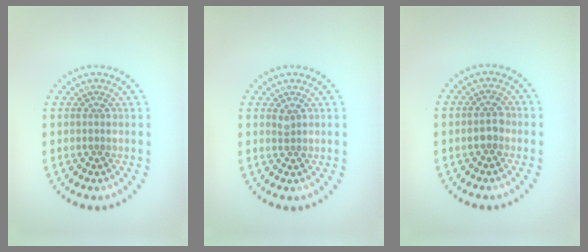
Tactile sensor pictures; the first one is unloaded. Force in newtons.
{"total": 0.7, "press": 0.5, "slide": 0.5}
{"total": 1.8, "press": 1.8, "slide": 0.1}